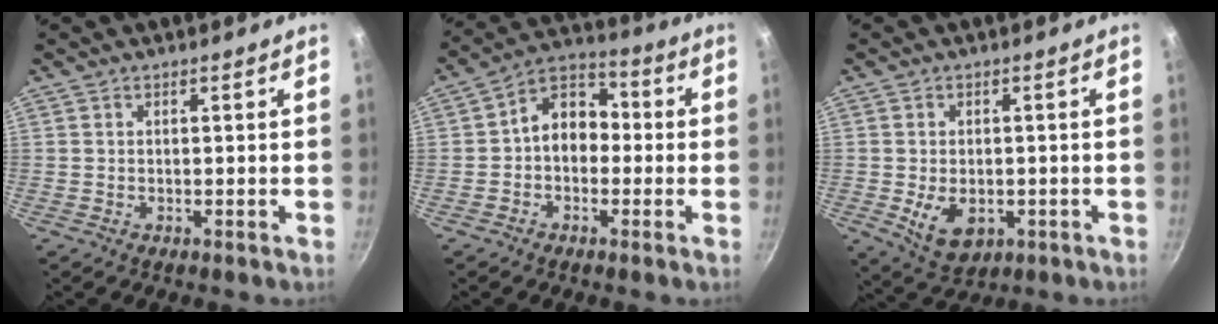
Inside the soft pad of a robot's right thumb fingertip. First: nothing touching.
{"total": 9.2, "force": [-0.6, 7.1, 5.8], "torque": [-0.046, 0.037, -0.033]}
{"total": 7.6, "force": [-1.7, 5.1, 5.3], "torque": [-0.078, -0.006, -0.012]}